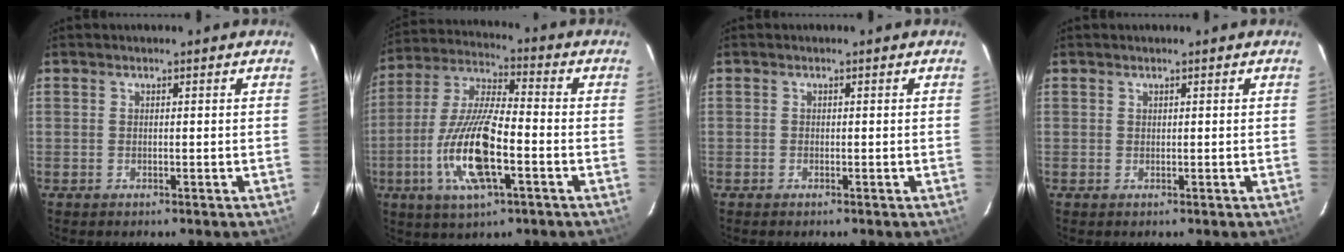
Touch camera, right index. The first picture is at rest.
{"total": 15.7, "force": [-5.0, 4.5, 14.2], "torque": [-0.301, -0.009, -0.099]}
{"total": 0.0}
{"total": 0.0}